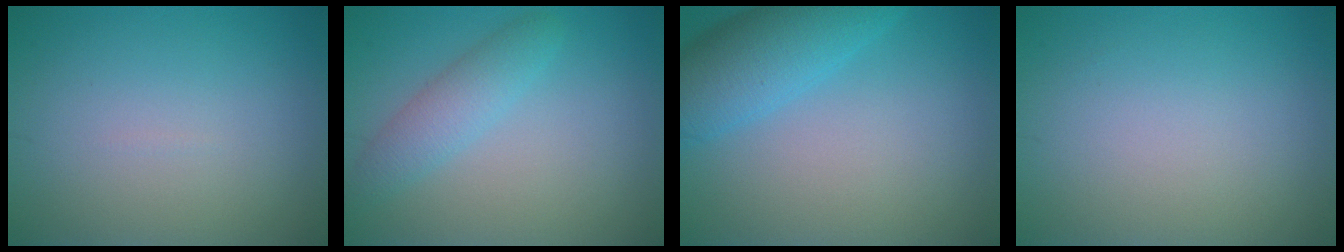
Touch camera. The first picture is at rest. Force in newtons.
{"total": 2.8, "press": 2.8, "slide": 0.1}
{"total": 5.8, "press": 5.8, "slide": 0.2}
{"total": 0.0}